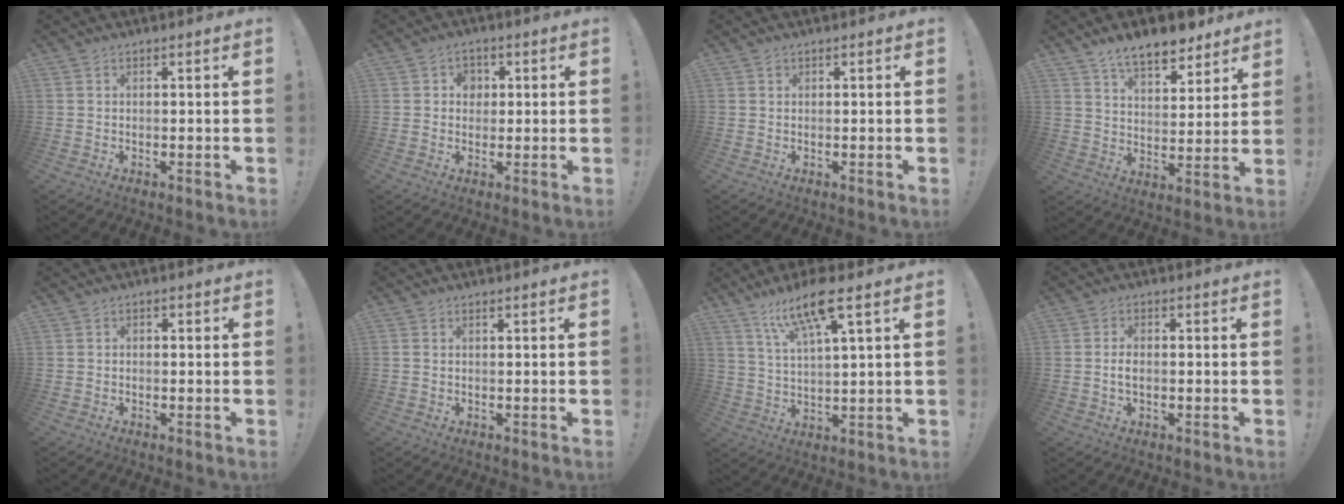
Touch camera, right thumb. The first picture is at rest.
{"total": 4.4, "force": [0.8, 4.0, 1.7], "torque": [-0.022, 0.002, 0.012]}
{"total": 0.6, "force": [0.4, 0.4, 0.1], "torque": [0.003, -0.002, 0.007]}
{"total": 11.8, "force": [9.1, 4.7, 5.8], "torque": [-0.091, -0.058, 0.163]}
{"total": 1.2, "force": [-0.8, 0.7, 0.6], "torque": [-0.013, 0.006, -0.015]}
{"total": 0.6, "force": [0.5, 0.2, 0.2], "torque": [-0.011, 0.003, 0.011]}
{"total": 12.5, "force": [7.7, 2.6, 9.5], "torque": [-0.177, -0.026, 0.128]}
{"total": 3.2, "force": [-0.5, 1.8, 2.7], "torque": [-0.053, 0.005, -0.012]}